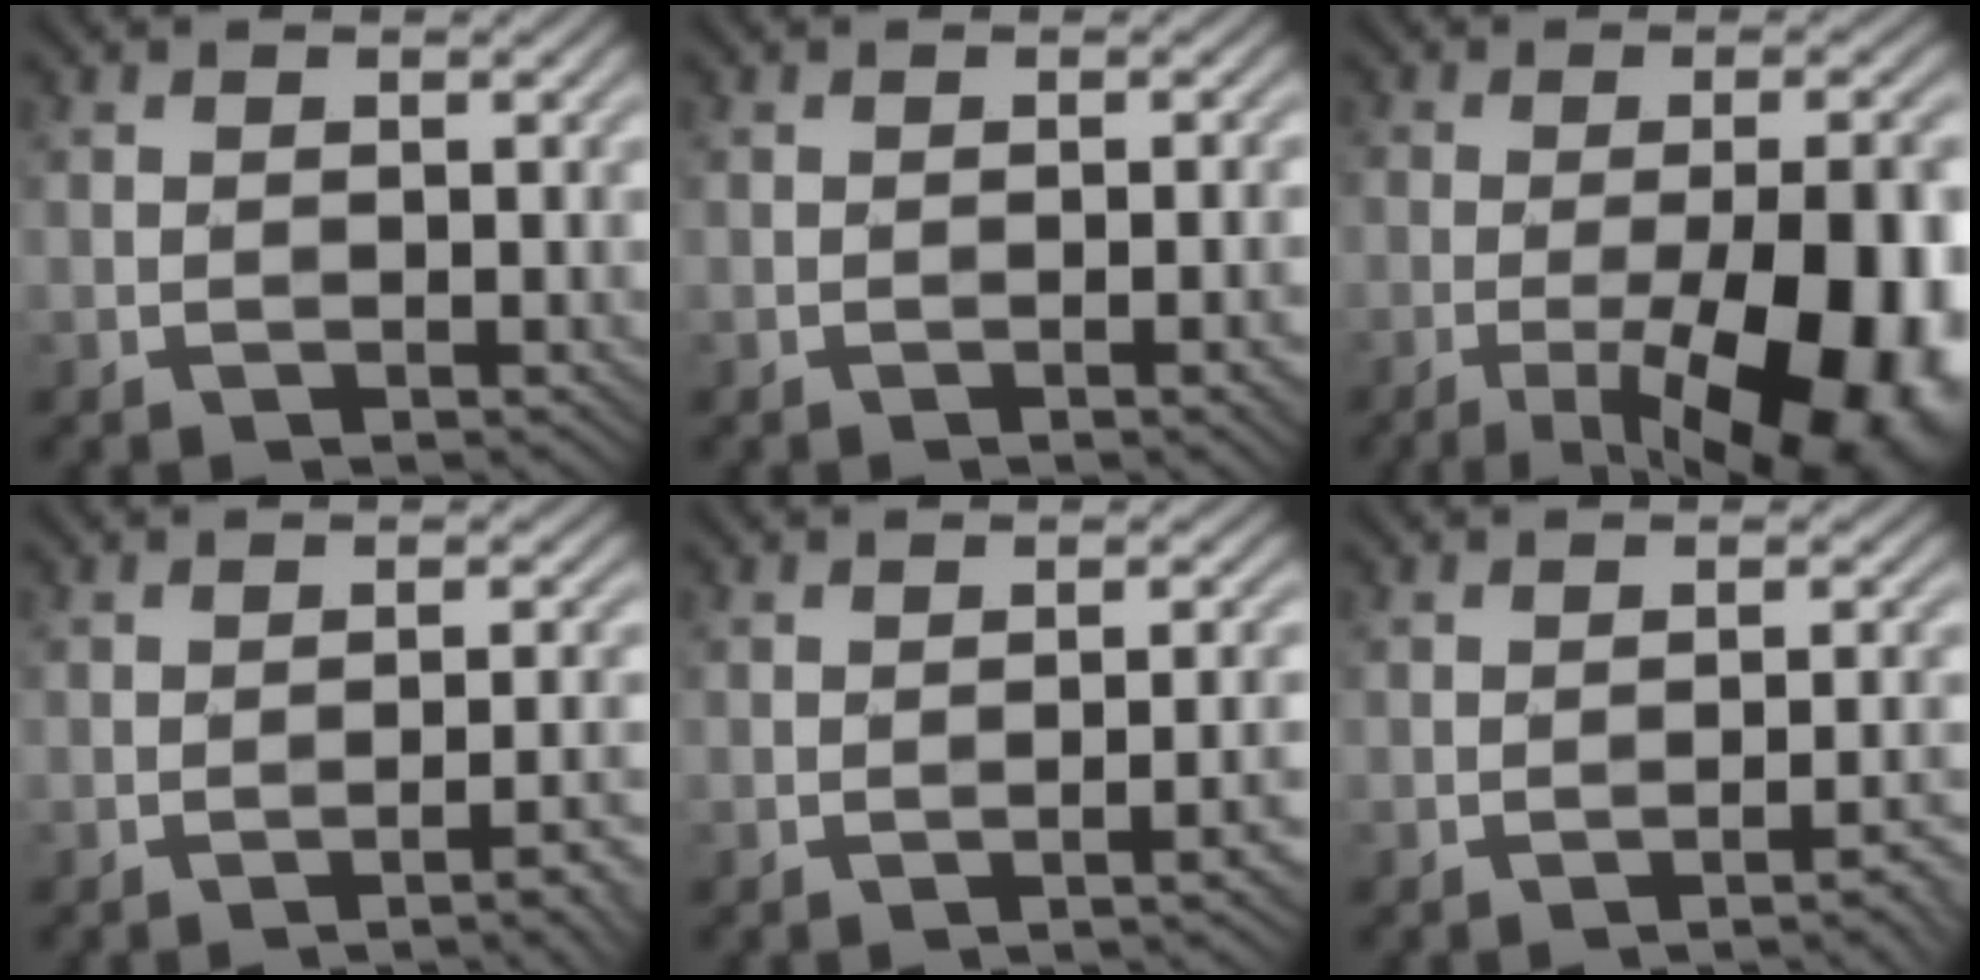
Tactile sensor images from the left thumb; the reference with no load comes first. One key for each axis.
{"total": 2.7, "fx": -0.9, "fy": 0.5, "fz": 2.5, "tx": -0.033, "ty": 0.005, "tz": -0.015}
{"total": 16.4, "fx": -6.1, "fy": 5.9, "fz": 14.0, "tx": -0.188, "ty": 0.001, "tz": -0.081}
{"total": 4.5, "fx": -2.4, "fy": 0.8, "fz": 3.7, "tx": -0.044, "ty": 0.015, "tz": -0.040}
{"total": 3.3, "fx": -1.3, "fy": 0.6, "fz": 2.9, "tx": -0.032, "ty": 0.014, "tz": -0.025}
{"total": 3.3, "fx": -1.9, "fy": 0.5, "fz": 2.6, "tx": -0.030, "ty": 0.014, "tz": -0.033}